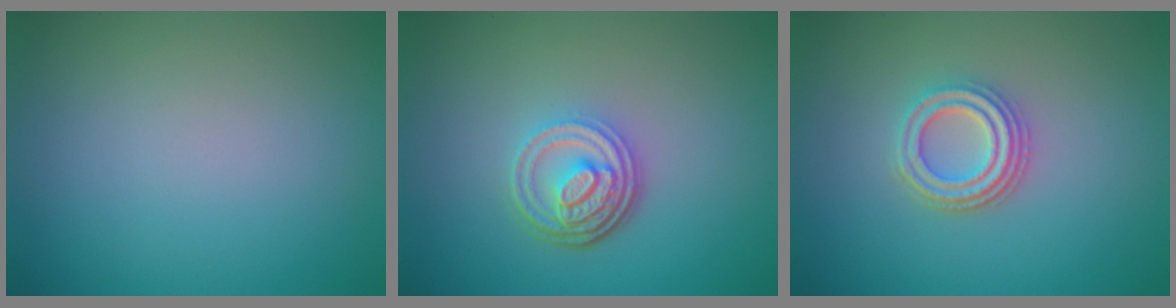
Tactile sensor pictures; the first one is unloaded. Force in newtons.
{"total": 4.7, "press": 3.4, "slide": 3.2}
{"total": 3.6, "press": 3.0, "slide": 2.0}